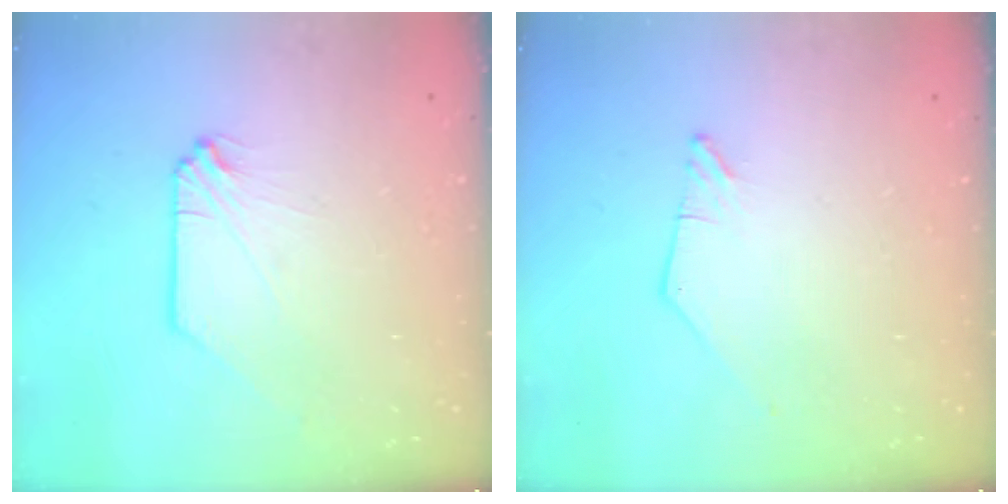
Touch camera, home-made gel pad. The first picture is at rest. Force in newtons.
{"total": 0.0}